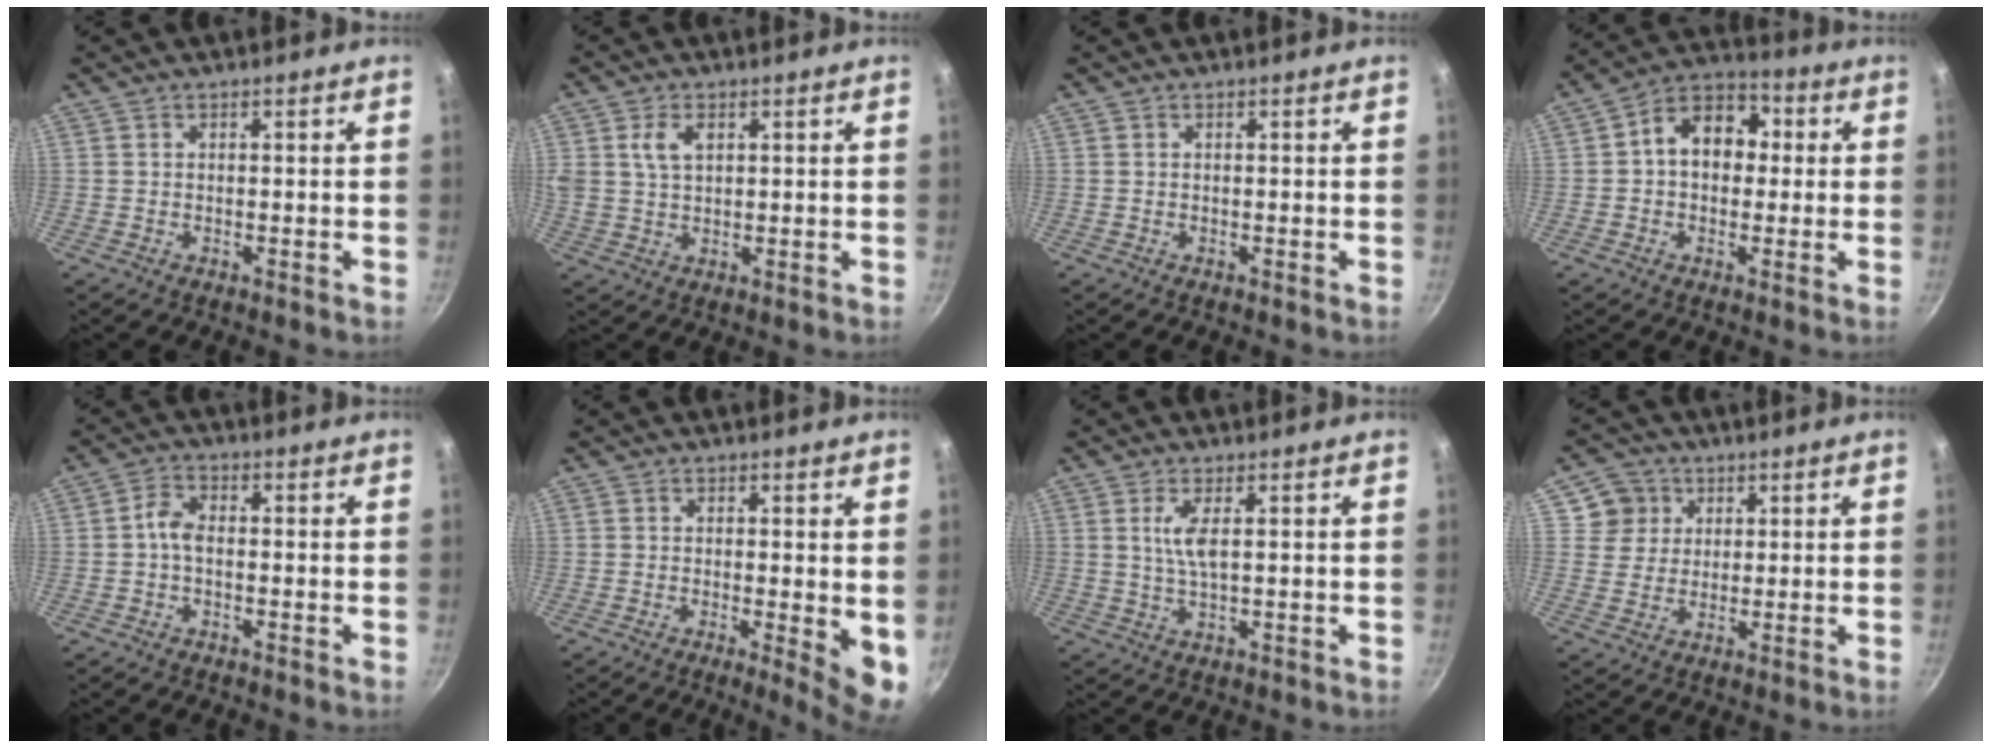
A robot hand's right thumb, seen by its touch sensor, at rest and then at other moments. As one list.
[{"total": 5.1, "force": [1.8, 3.2, 3.5], "torque": [-0.056, -0.002, 0.034]}, {"total": 0.0}, {"total": 10.8, "force": [1.1, 8.1, 7.1], "torque": [-0.062, 0.028, -0.004]}, {"total": 3.3, "force": [-0.8, 1.9, 2.5], "torque": [-0.049, 0.018, -0.021]}, {"total": 6.7, "force": [-0.4, 1.6, 6.5], "torque": [-0.078, -0.017, -0.004]}, {"total": 4.0, "force": [0.9, 0.9, 3.8], "torque": [-0.081, -0.004, 0.021]}, {"total": 6.2, "force": [2.5, 5.7, 0.9], "torque": [0.024, 0.004, 0.038]}]